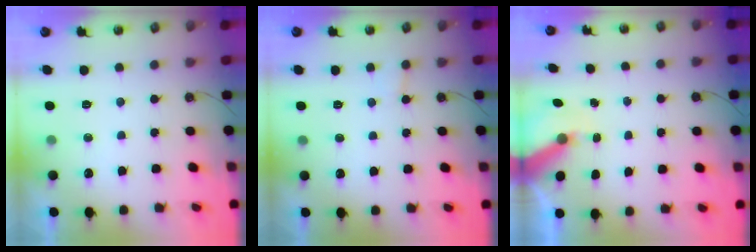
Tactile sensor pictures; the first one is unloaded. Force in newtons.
{"total": 4.1, "press": 4.0, "slide": 0.4}
{"total": 8.3, "press": 8.3, "slide": 0.4}